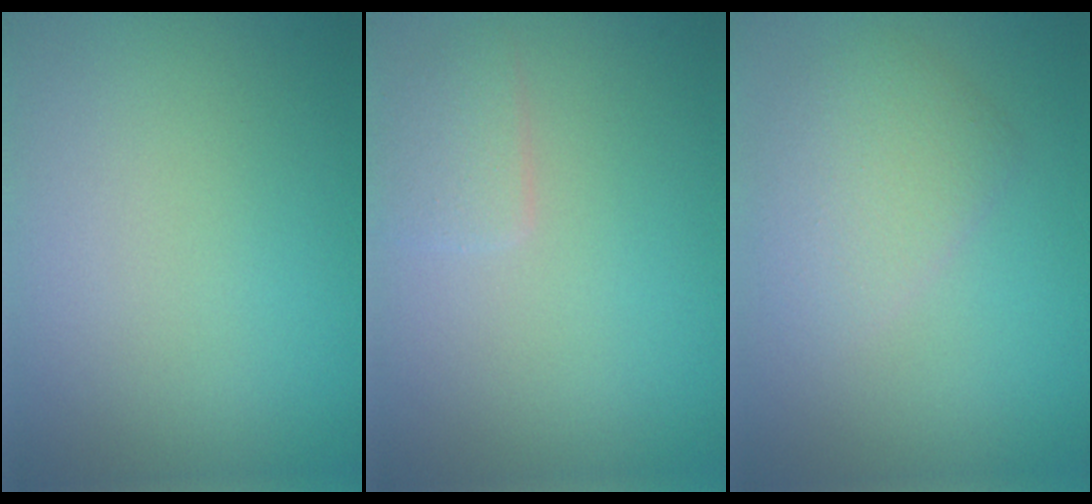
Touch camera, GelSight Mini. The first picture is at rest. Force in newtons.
{"total": 1.6, "press": 1.5, "slide": 0.2}
{"total": 2.8, "press": 2.8, "slide": 0.2}